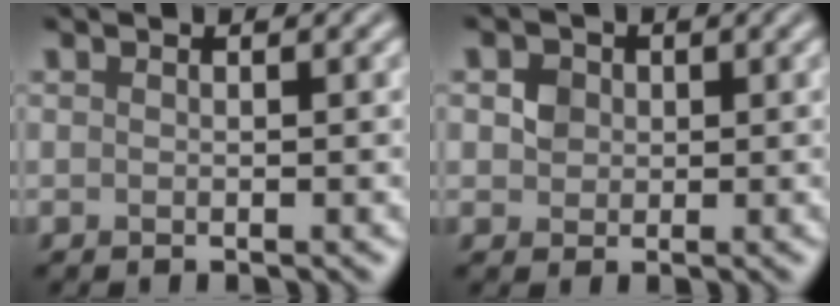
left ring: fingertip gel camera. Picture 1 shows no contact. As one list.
[{"total": 2.3, "force": [0.7, 1.9, 0.9], "torque": [-0.018, 0.005, 0.015]}]